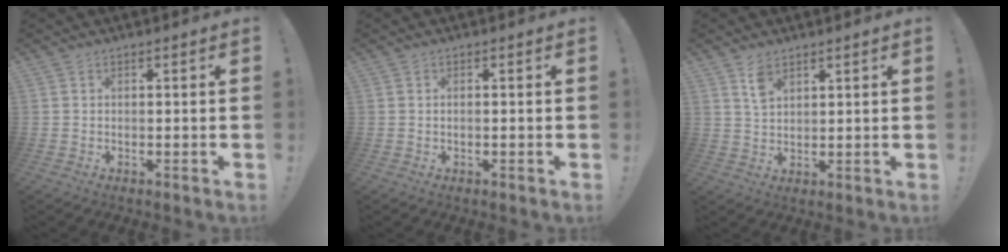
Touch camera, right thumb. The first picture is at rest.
{"total": 0.6, "force": [-0.3, 0.1, 0.6], "torque": [-0.014, 0.002, -0.005]}
{"total": 4.6, "force": [2.9, 2.3, 2.7], "torque": [-0.040, -0.015, 0.051]}